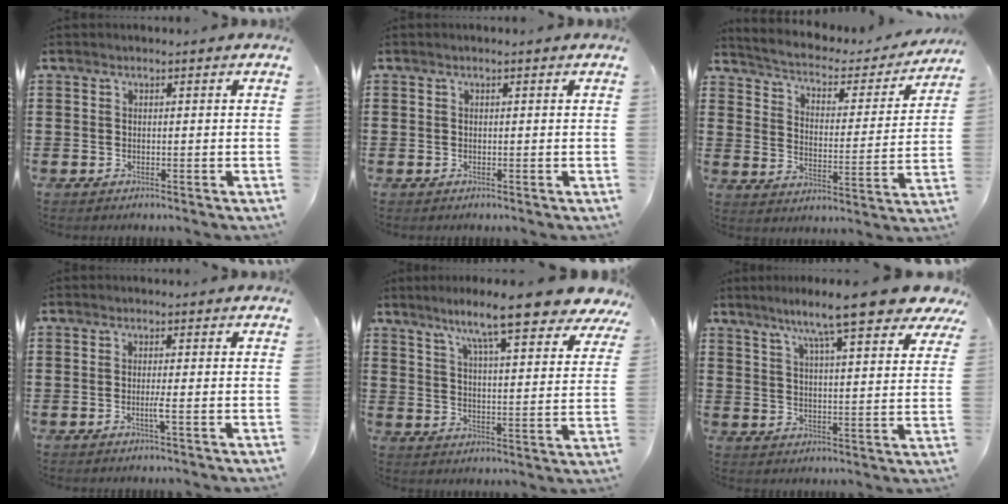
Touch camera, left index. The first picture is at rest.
{"total": 0.0}
{"total": 2.7, "force": [2.3, 0.8, 1.1], "torque": [-0.039, -0.024, 0.029]}
{"total": 1.8, "force": [-0.4, -0.4, 1.7], "torque": [-0.030, -0.005, -0.009]}
{"total": 11.1, "force": [9.1, 0.1, 6.4], "torque": [-0.127, -0.047, 0.149]}
{"total": 11.2, "force": [8.9, 0.5, 6.9], "torque": [-0.135, -0.036, 0.146]}